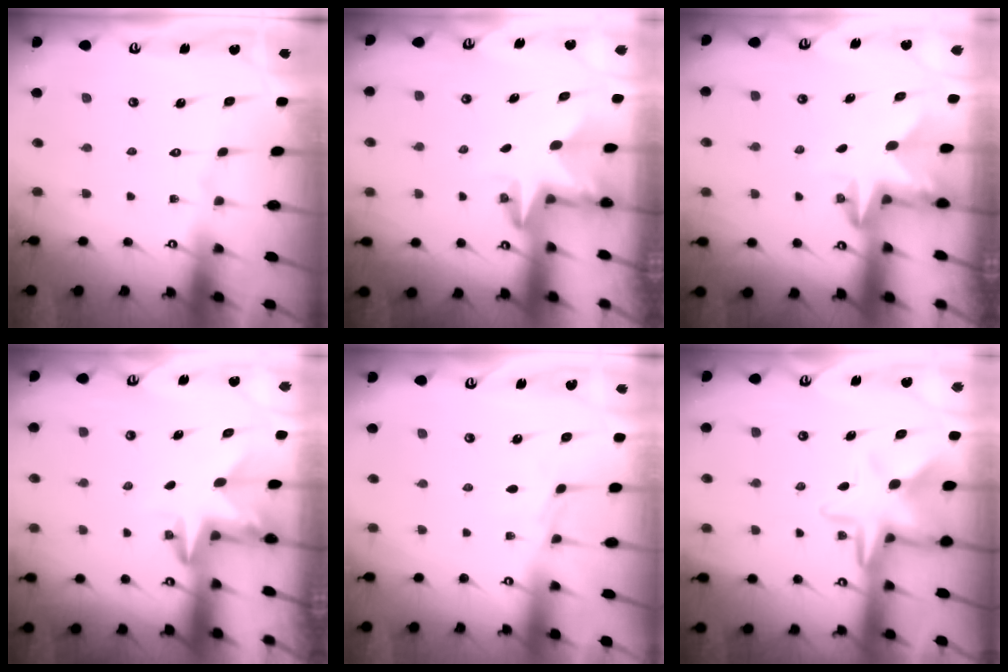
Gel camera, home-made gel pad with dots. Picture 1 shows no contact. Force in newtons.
{"total": 2.8, "press": 2.8, "slide": 0.2}
{"total": 2.6, "press": 2.6, "slide": 0.5}
{"total": 3.4, "press": 3.4, "slide": 0.1}
{"total": 3.2, "press": 3.1, "slide": 0.6}
{"total": 10.2, "press": 10.0, "slide": 2.2}